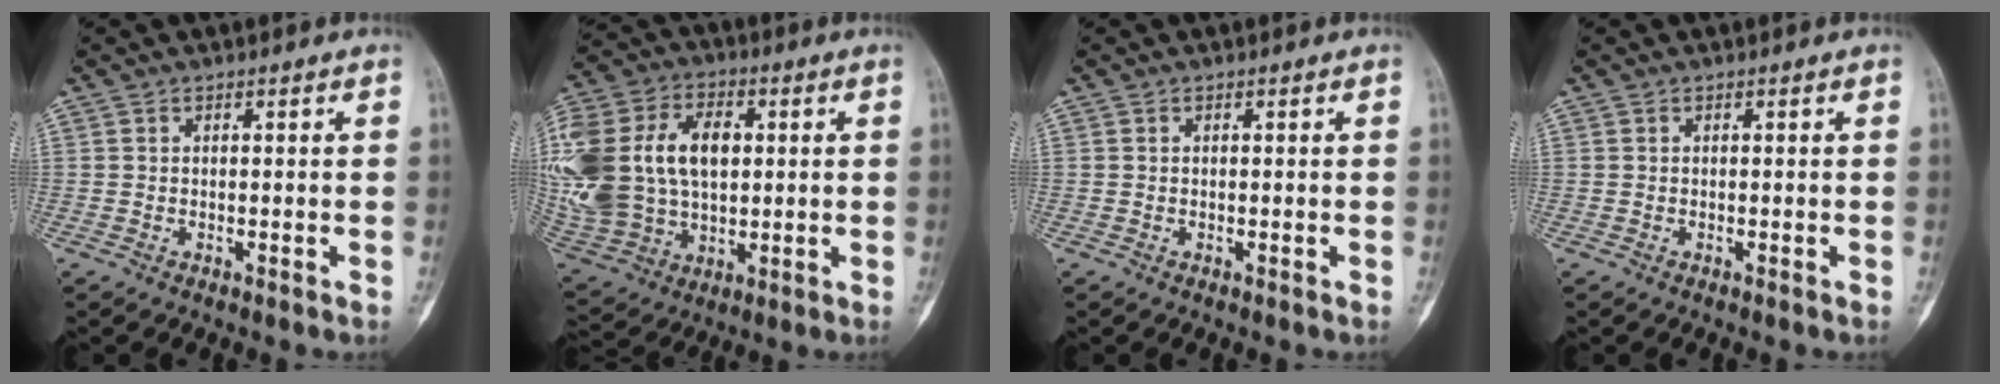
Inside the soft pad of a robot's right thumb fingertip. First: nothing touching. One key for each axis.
{"total": 28.6, "fx": 3.8, "fy": 19.5, "fz": 20.6, "tx": -0.468, "ty": 0.033, "tz": 0.086}
{"total": 0.0}
{"total": 0.0}